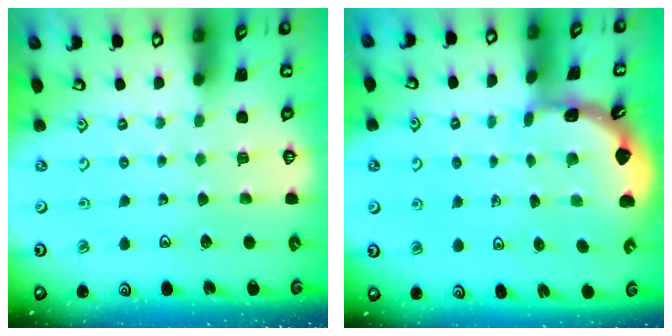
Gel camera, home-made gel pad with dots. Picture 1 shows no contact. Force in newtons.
{"total": 1.7, "press": 1.6, "slide": 0.1}